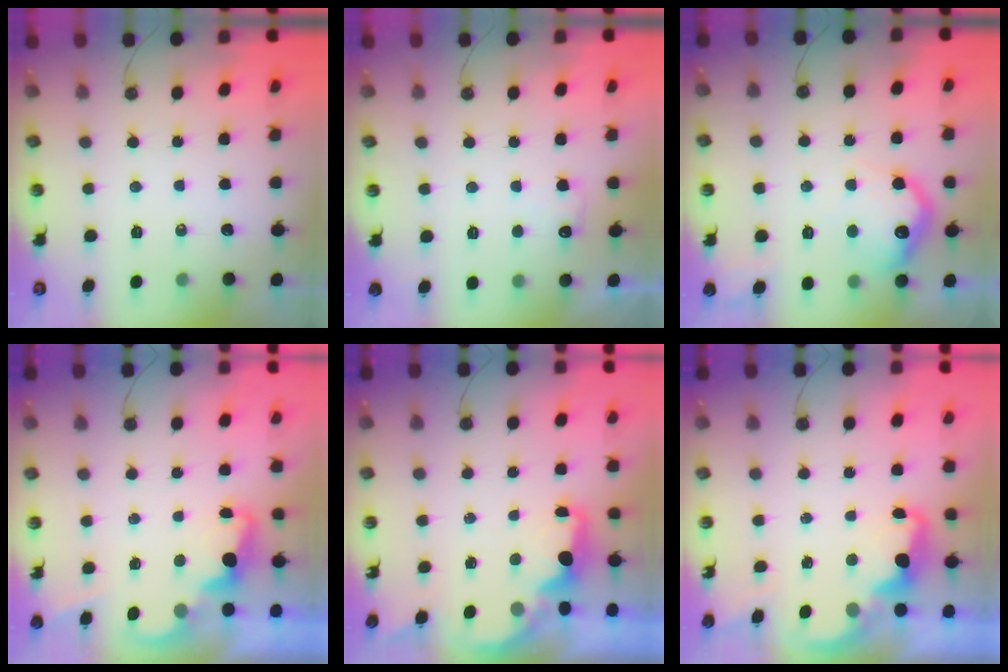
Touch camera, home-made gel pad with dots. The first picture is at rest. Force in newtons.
{"total": 6.4, "press": 6.2, "slide": 1.3}
{"total": 14.5, "press": 14.5, "slide": 0.8}
{"total": 2.4, "press": 2.4, "slide": 0.5}
{"total": 2.5, "press": 2.3, "slide": 0.8}
{"total": 2.6, "press": 2.5, "slide": 0.7}